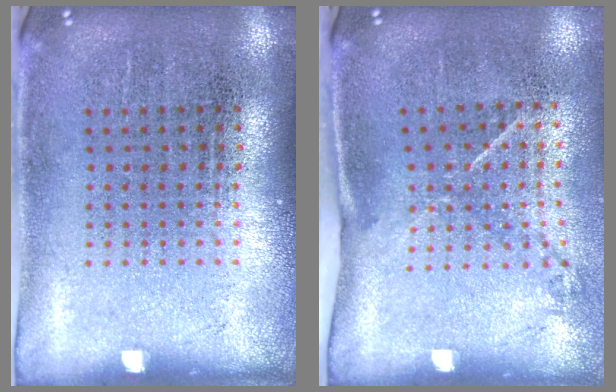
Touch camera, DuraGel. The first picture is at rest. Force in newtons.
{"total": 1.5, "press": 0.9, "slide": 1.1}